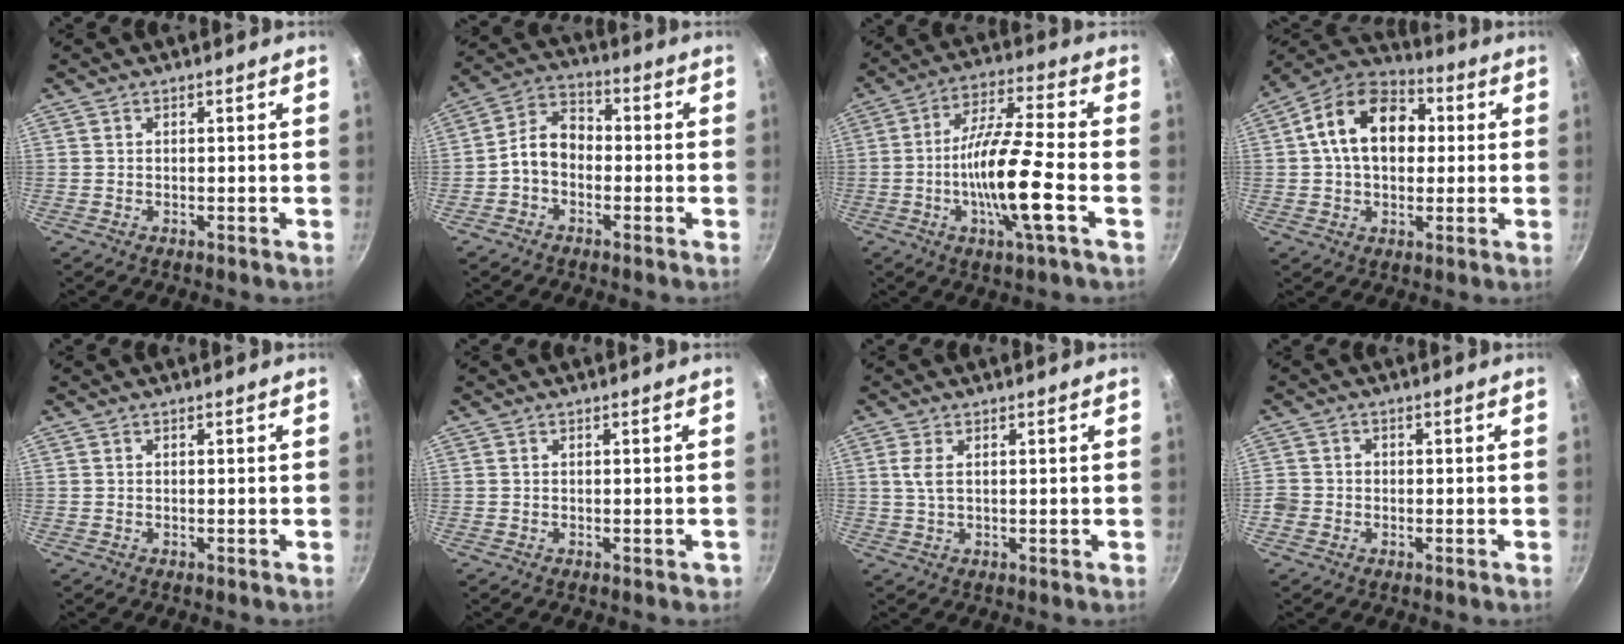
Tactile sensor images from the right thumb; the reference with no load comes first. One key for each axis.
{"total": 7.5, "fx": -1.7, "fy": 5.4, "fz": 4.9, "tx": -0.069, "ty": 0.037, "tz": -0.045}
{"total": 14.3, "fx": -3.7, "fy": 1.7, "fz": 13.7, "tx": -0.248, "ty": 0.023, "tz": -0.081}
{"total": 16.0, "fx": 2.4, "fy": 11.1, "fz": 11.2, "tx": -0.151, "ty": 0.028, "tz": 0.020}
{"total": 0.0}
{"total": 0.8, "fx": -0.3, "fy": 0.4, "fz": 0.6, "tx": -0.002, "ty": 0.002, "tz": -0.003}
{"total": 2.7, "fx": 0.8, "fy": 1.1, "fz": 2.4, "tx": -0.051, "ty": 0.001, "tz": 0.018}
{"total": 2.8, "fx": -1.0, "fy": 2.5, "fz": 0.9, "tx": -0.012, "ty": 0.011, "tz": -0.021}